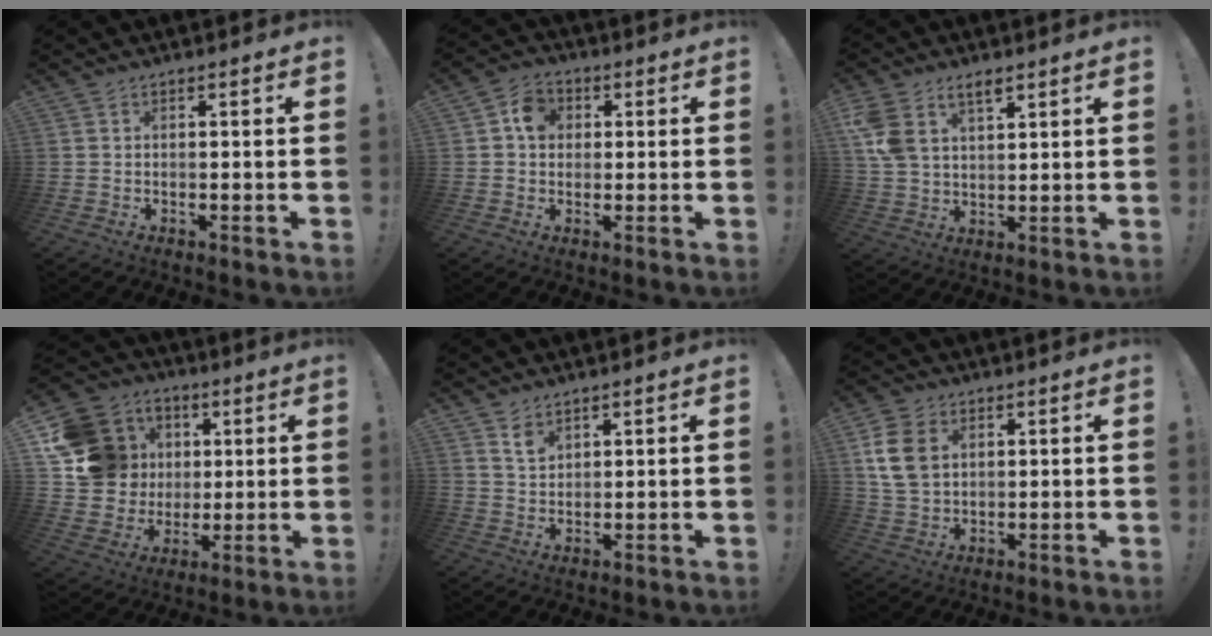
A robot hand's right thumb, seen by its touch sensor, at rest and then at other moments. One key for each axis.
{"total": 6.5, "fx": 1.3, "fy": 5.3, "fz": 3.4, "tx": -0.046, "ty": 0.007, "tz": 0.023}
{"total": 8.9, "fx": 5.3, "fy": 5.3, "fz": 4.8, "tx": -0.103, "ty": -0.013, "tz": 0.104}
{"total": 18.8, "fx": 3.9, "fy": 17.0, "fz": 7.2, "tx": -0.112, "ty": 0.001, "tz": 0.112}
{"total": 4.4, "fx": 3.3, "fy": 2.4, "fz": 1.6, "tx": -0.023, "ty": -0.022, "tz": 0.061}
{"total": 11.0, "fx": 3.3, "fy": 7.9, "fz": 6.9, "tx": -0.132, "ty": 0.000, "tz": 0.066}